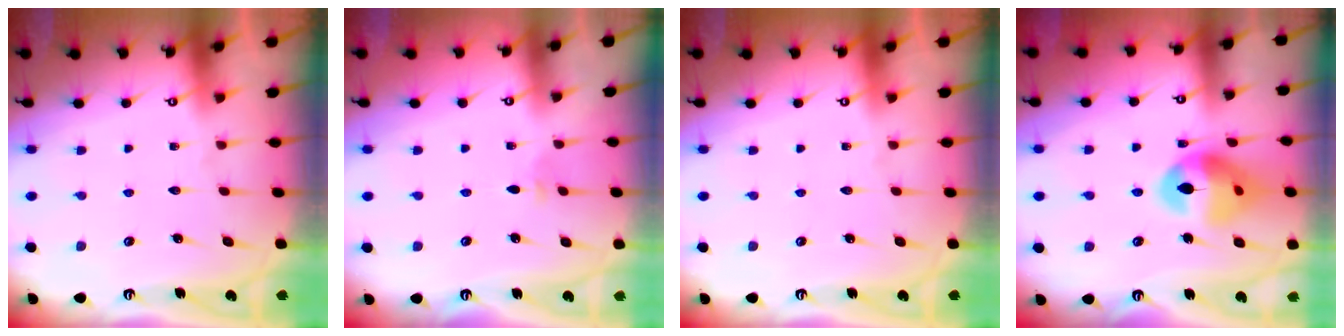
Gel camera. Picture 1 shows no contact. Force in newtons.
{"total": 2.8, "press": 2.7, "slide": 0.7}
{"total": 0.0}
{"total": 14.8, "press": 14.7, "slide": 1.6}